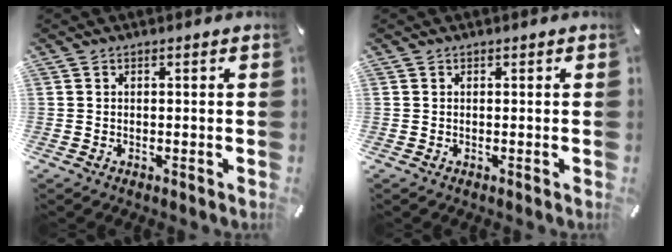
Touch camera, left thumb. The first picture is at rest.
{"total": 0.0}